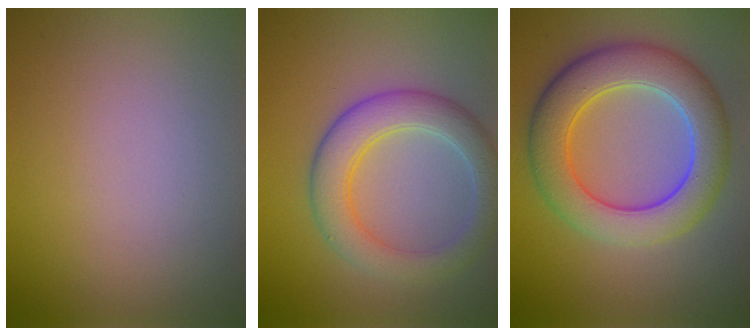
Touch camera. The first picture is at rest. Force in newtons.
{"total": 5.2, "press": 5.2, "slide": 0.2}
{"total": 8.3, "press": 8.3, "slide": 0.6}